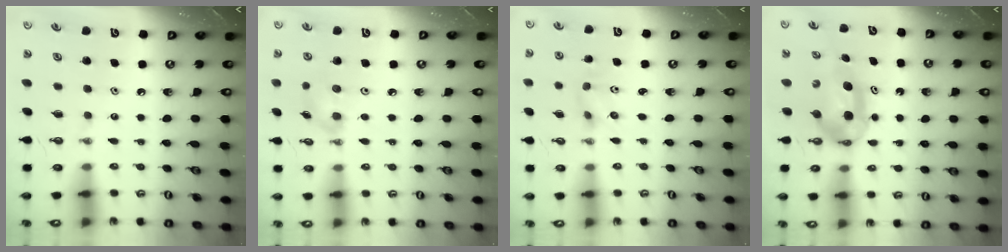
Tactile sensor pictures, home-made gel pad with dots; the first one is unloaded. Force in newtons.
{"total": 6.7, "press": 6.3, "slide": 2.2}
{"total": 2.3, "press": 2.0, "slide": 1.1}
{"total": 6.6, "press": 5.7, "slide": 3.4}